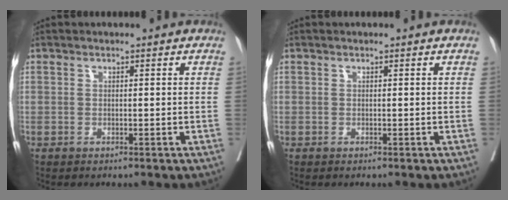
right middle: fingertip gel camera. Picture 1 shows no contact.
{"total": 0.0}